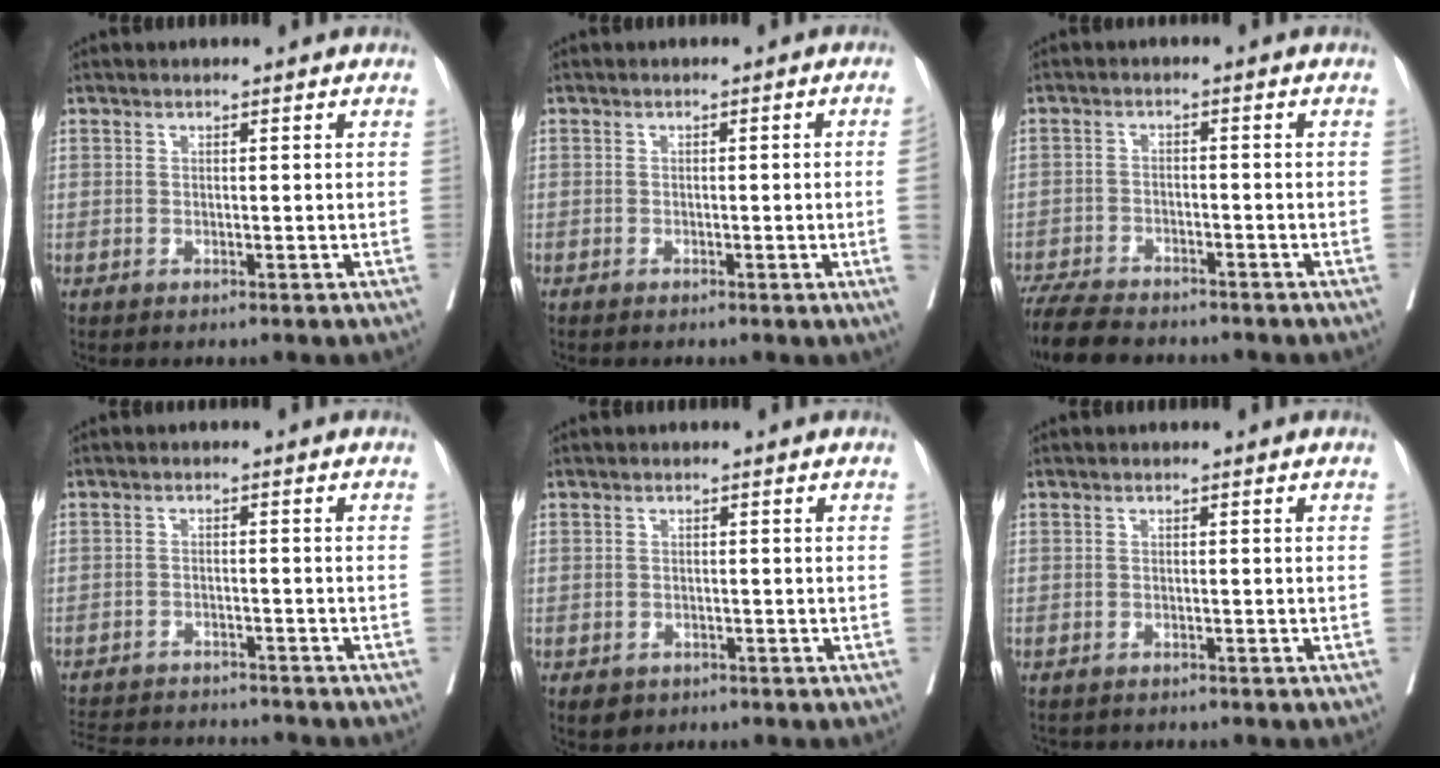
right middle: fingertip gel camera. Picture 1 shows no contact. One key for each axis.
{"total": 3.0, "fx": -0.5, "fy": -1.0, "fz": 2.8, "tx": -0.039, "ty": 0.000, "tz": -0.004}
{"total": 9.6, "fx": -8.5, "fy": 2.0, "fz": 3.8, "tx": -0.062, "ty": -0.018, "tz": -0.141}
{"total": 13.8, "fx": -13.0, "fy": 2.5, "fz": 4.2, "tx": -0.092, "ty": -0.004, "tz": -0.179}
{"total": 2.9, "fx": -2.1, "fy": 1.8, "fz": 0.9, "tx": -0.013, "ty": -0.002, "tz": -0.028}
{"total": 3.0, "fx": -2.7, "fy": 0.9, "fz": 0.8, "tx": -0.015, "ty": -0.004, "tz": -0.038}